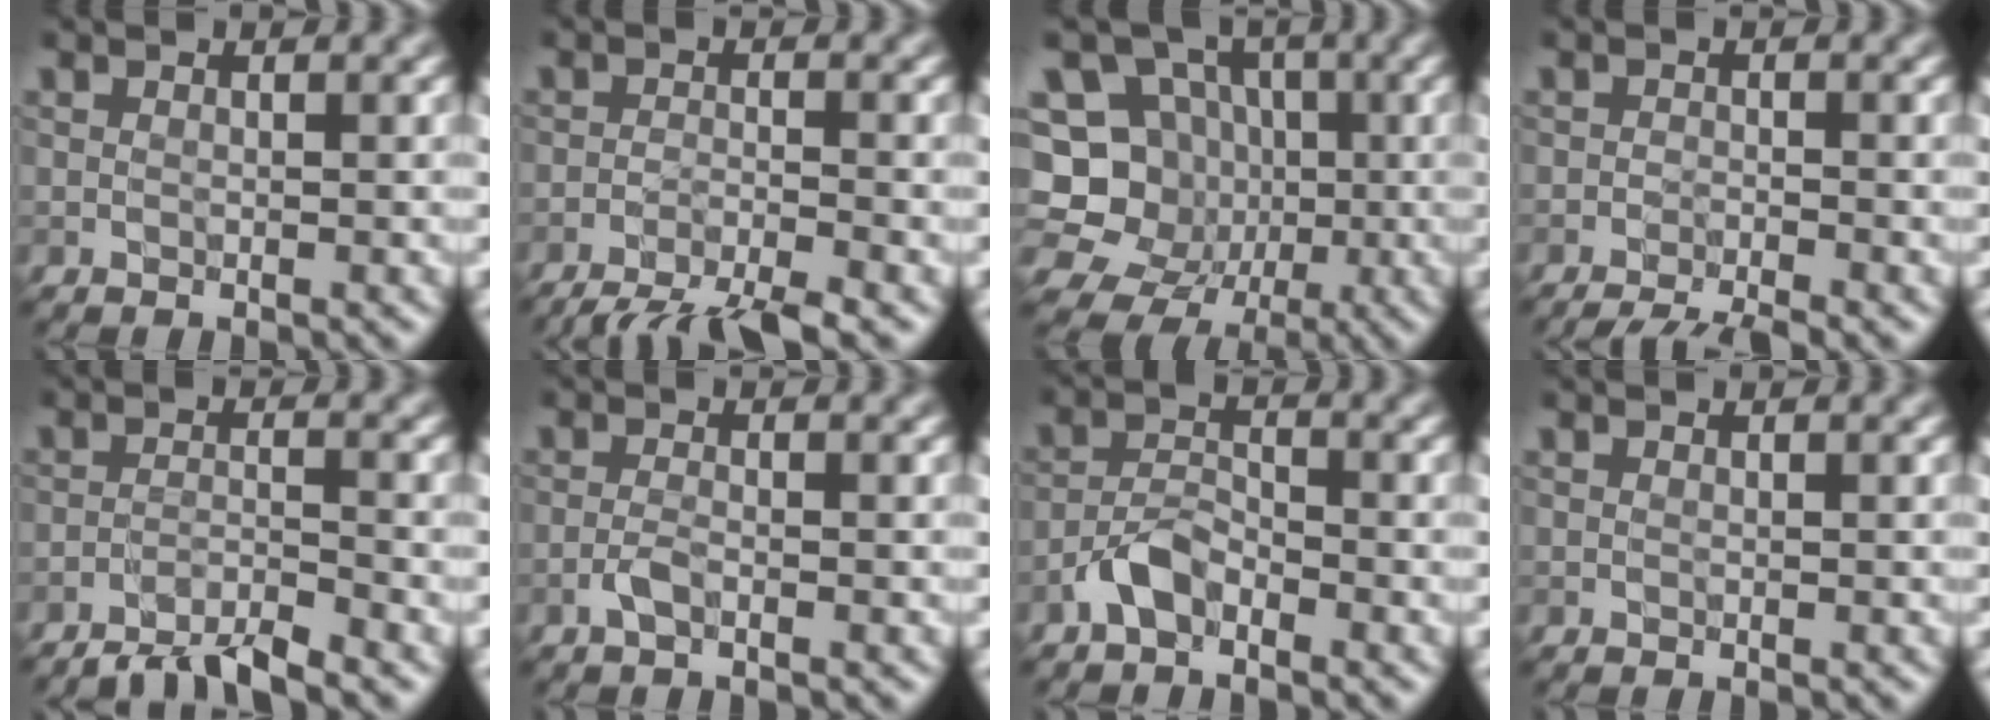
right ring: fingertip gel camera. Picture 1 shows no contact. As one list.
[{"total": 6.7, "force": [-5.4, 1.2, 3.7], "torque": [-0.058, -0.019, -0.092]}, {"total": 10.7, "force": [-1.2, 9.9, 3.8], "torque": [-0.083, 0.019, -0.046]}, {"total": 5.1, "force": [-4.4, 1.1, 2.5], "torque": [-0.040, -0.015, -0.066]}, {"total": 4.2, "force": [-3.6, 0.6, 2.2], "torque": [-0.032, 0.000, -0.071]}, {"total": 1.3, "force": [-0.7, 0.4, 1.0], "torque": [-0.024, 0.001, -0.017]}, {"total": 2.6, "force": [-1.9, 1.2, 1.5], "torque": [-0.027, 0.009, -0.041]}, {"total": 0.0}]